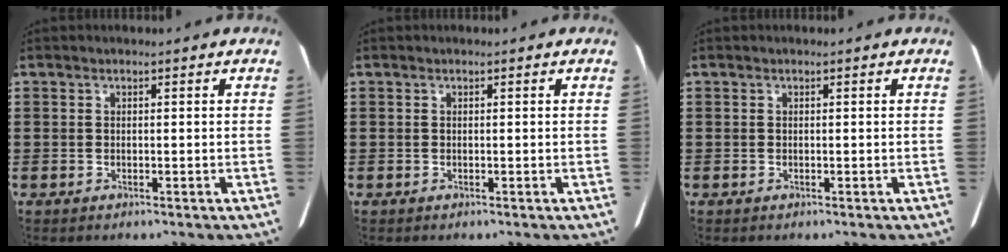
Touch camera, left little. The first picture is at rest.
{"total": 0.0}
{"total": 0.0}